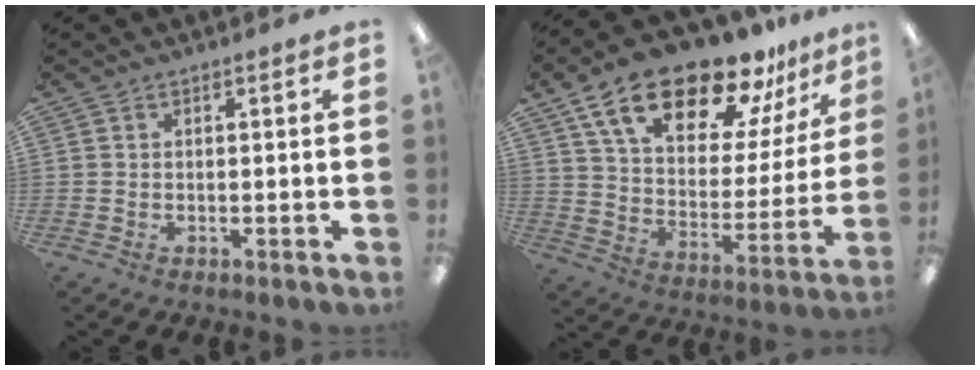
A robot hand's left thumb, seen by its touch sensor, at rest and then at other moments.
{"total": 23.3, "force": [17.0, 9.6, 12.8], "torque": [-0.218, -0.107, 0.293]}